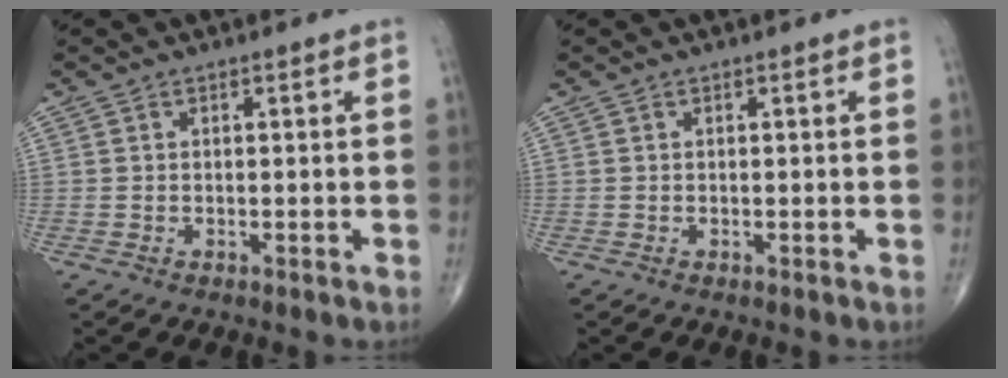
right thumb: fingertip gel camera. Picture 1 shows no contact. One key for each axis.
{"total": 0.0}